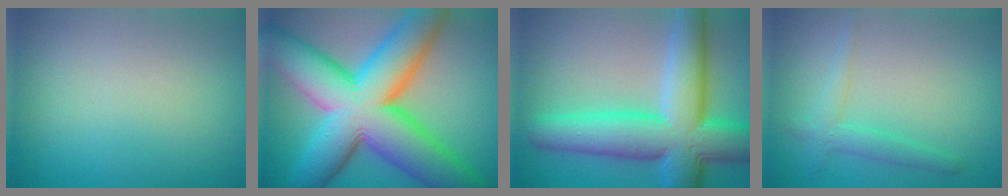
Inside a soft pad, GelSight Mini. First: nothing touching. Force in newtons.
{"total": 16.9, "press": 16.9, "slide": 0.3}
{"total": 11.0, "press": 11.0, "slide": 0.2}
{"total": 2.2, "press": 2.2, "slide": 0.0}